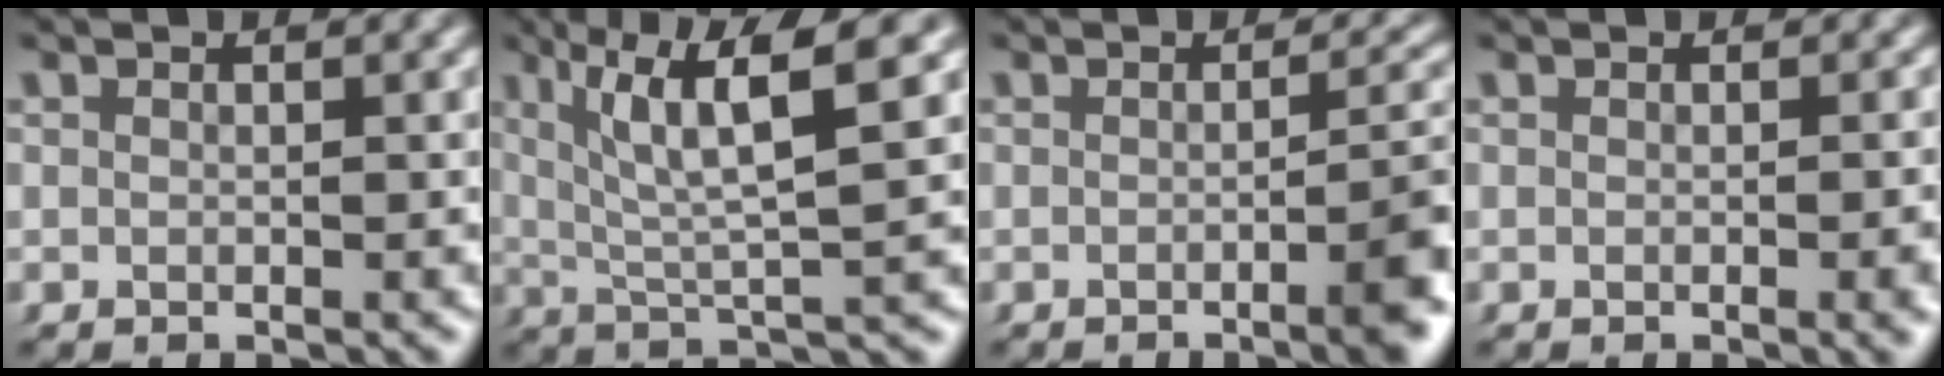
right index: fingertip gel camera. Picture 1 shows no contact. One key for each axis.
{"total": 6.5, "fx": 2.8, "fy": 1.5, "fz": 5.7, "tx": -0.095, "ty": 0.007, "tz": 0.047}
{"total": 4.5, "fx": -1.6, "fy": 0.8, "fz": 4.1, "tx": -0.043, "ty": 0.008, "tz": -0.034}
{"total": 1.3, "fx": -0.1, "fy": -0.1, "fz": 1.2, "tx": -0.014, "ty": 0.009, "tz": -0.008}